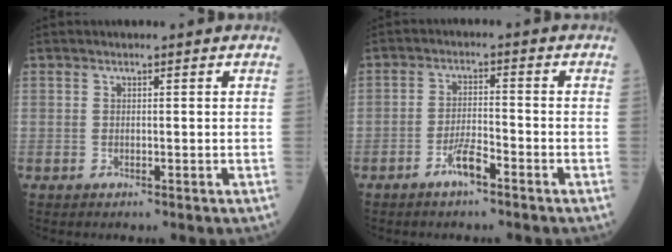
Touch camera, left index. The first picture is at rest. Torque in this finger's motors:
{"motor_torque": [0.49, 0.39, 0.15, 0.02]}